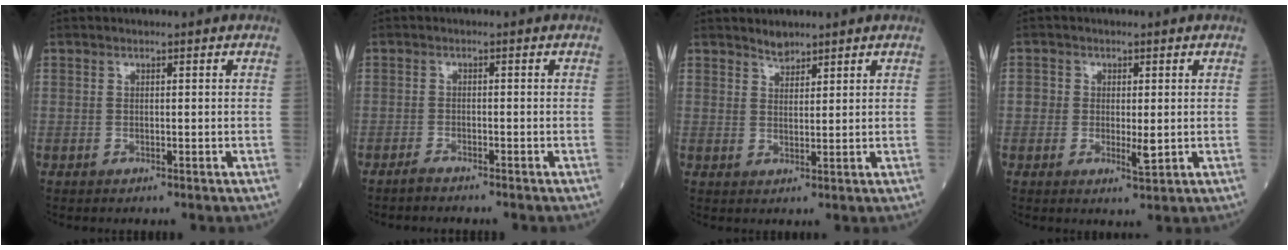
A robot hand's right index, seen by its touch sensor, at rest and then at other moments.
{"total": 1.8, "force": [-1.7, 0.0, 0.5], "torque": [-0.016, -0.002, -0.030]}
{"total": 2.1, "force": [2.0, 0.7, 0.3], "torque": [-0.004, -0.001, 0.036]}
{"total": 3.7, "force": [-0.4, 1.9, 3.2], "torque": [-0.045, -0.003, -0.007]}